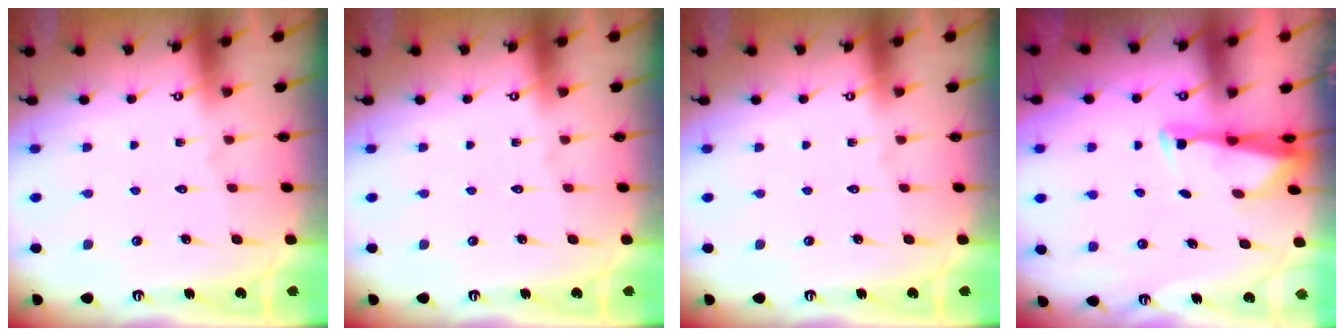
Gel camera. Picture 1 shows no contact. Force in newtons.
{"total": 0.0}
{"total": 0.0}
{"total": 2.9, "press": 2.8, "slide": 0.7}